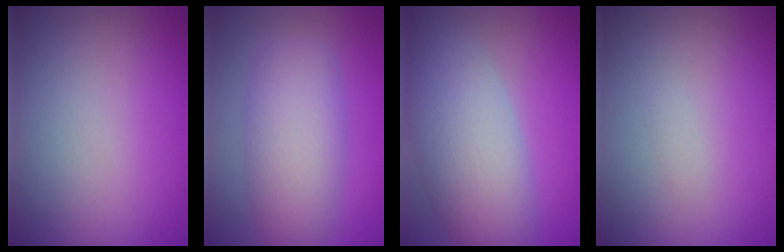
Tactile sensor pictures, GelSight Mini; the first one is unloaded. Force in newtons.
{"total": 5.7, "press": 5.7, "slide": 0.1}
{"total": 7.2, "press": 7.2, "slide": 0.5}
{"total": 0.5, "press": 0.5, "slide": 0.0}